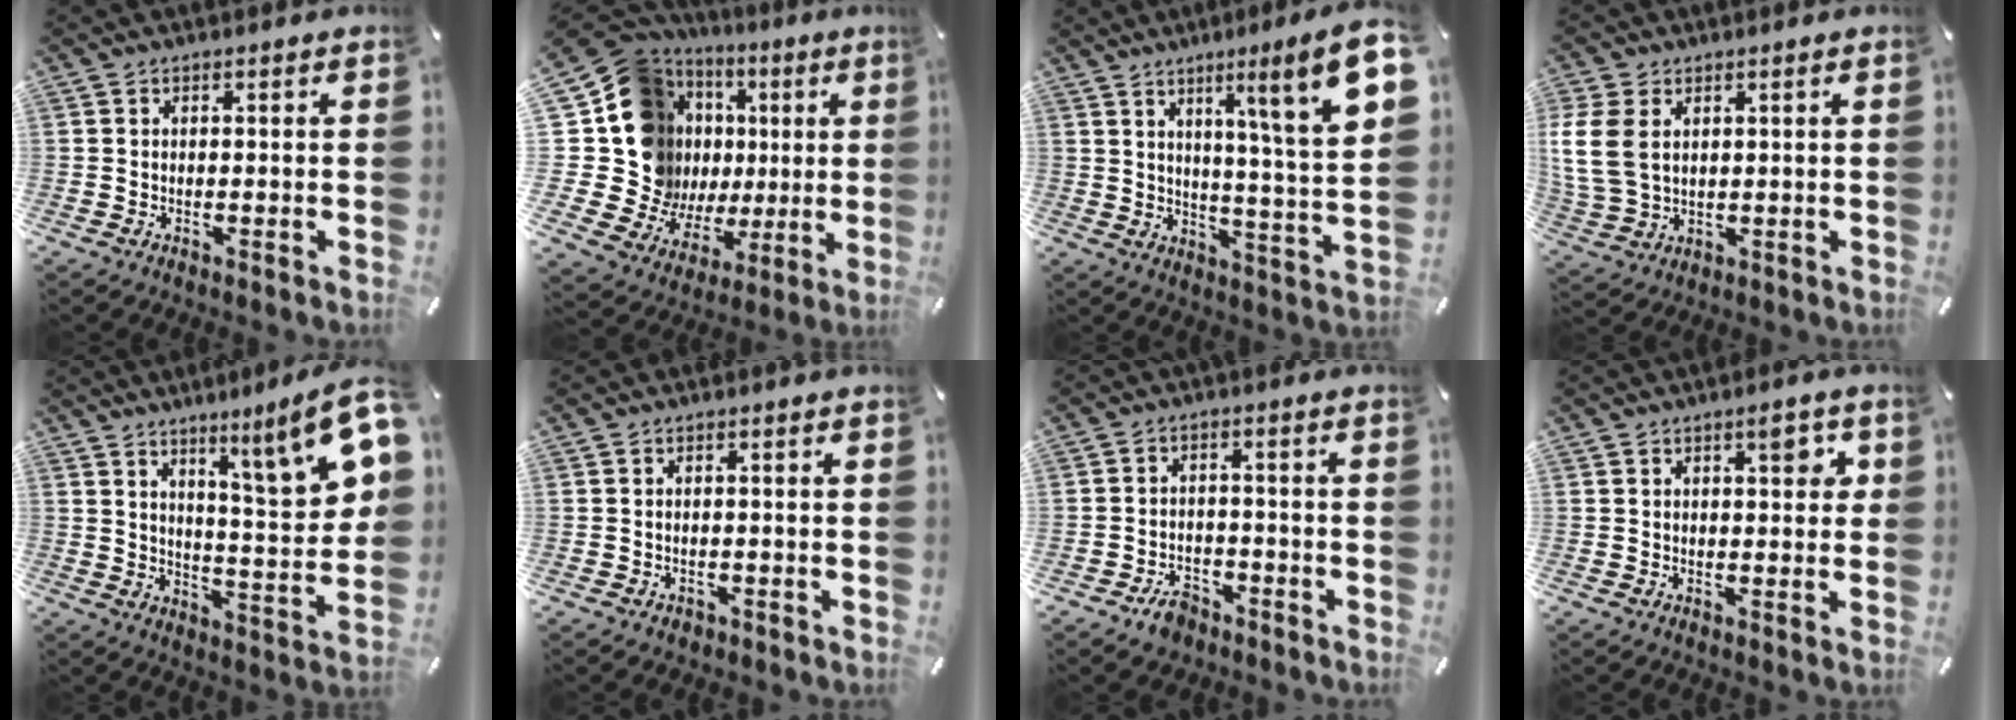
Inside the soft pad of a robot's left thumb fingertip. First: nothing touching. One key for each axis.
{"total": 21.9, "fx": 4.0, "fy": 18.2, "fz": 11.6, "tx": -0.244, "ty": -0.056, "tz": 0.107}
{"total": 15.9, "fx": 7.9, "fy": 0.8, "fz": 13.8, "tx": -0.203, "ty": -0.055, "tz": 0.105}
{"total": 9.1, "fx": 2.4, "fy": 6.5, "fz": 6.0, "tx": -0.155, "ty": 0.002, "tz": 0.046}
{"total": 15.6, "fx": 10.0, "fy": 2.4, "fz": 11.7, "tx": -0.166, "ty": -0.077, "tz": 0.151}
{"total": 0.9, "fx": -0.3, "fy": 0.8, "fz": 0.3, "tx": -0.006, "ty": 0.005, "tz": -0.008}
{"total": 4.9, "fx": -3.3, "fy": 3.1, "fz": 1.8, "tx": -0.024, "ty": 0.023, "tz": -0.060}
{"total": 4.6, "fx": 1.9, "fy": 2.1, "fz": 3.6, "tx": -0.035, "ty": -0.008, "tz": 0.021}